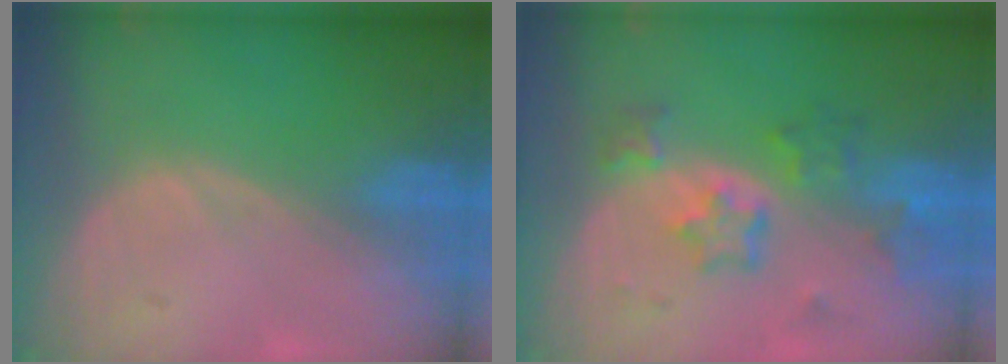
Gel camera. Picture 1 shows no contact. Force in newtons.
{"total": 7.1, "press": 6.3, "slide": 3.3}